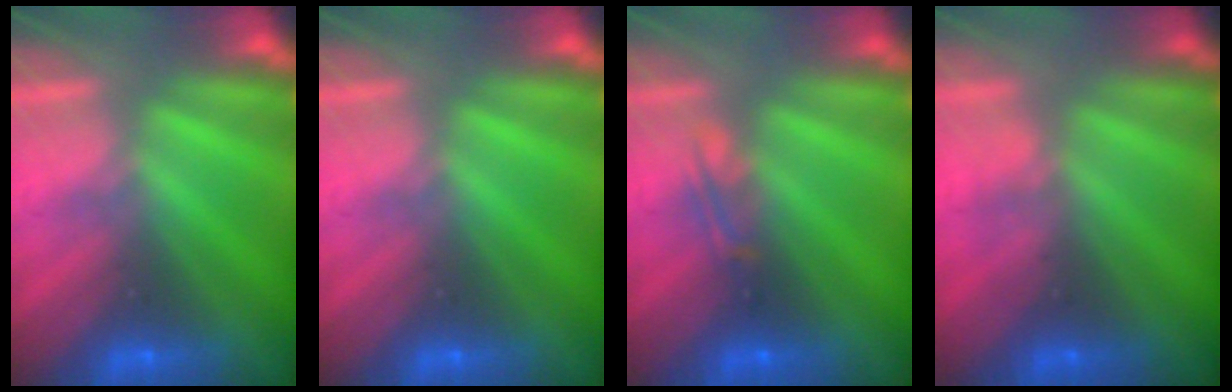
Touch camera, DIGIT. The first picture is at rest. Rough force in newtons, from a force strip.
{"total": 0.0}
{"total": 2.3}
{"total": 3.4}